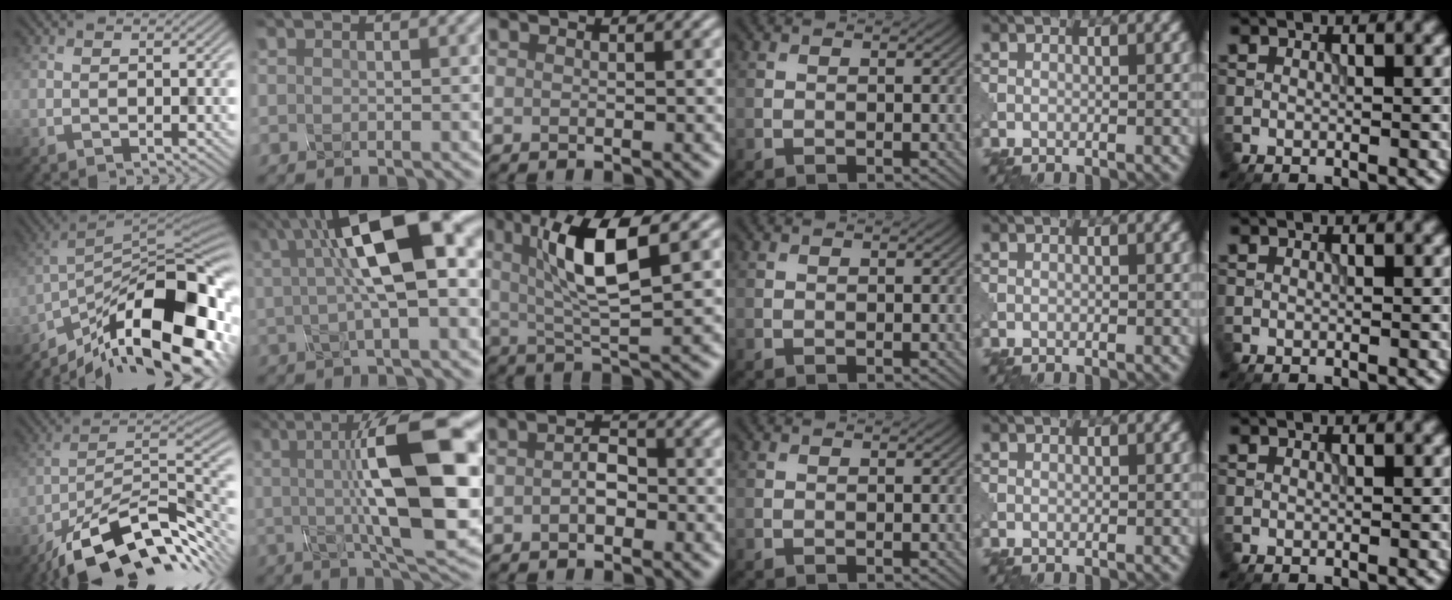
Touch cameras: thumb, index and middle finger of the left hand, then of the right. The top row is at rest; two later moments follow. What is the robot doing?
{"motion": "assemble", "object": "glue stick"}